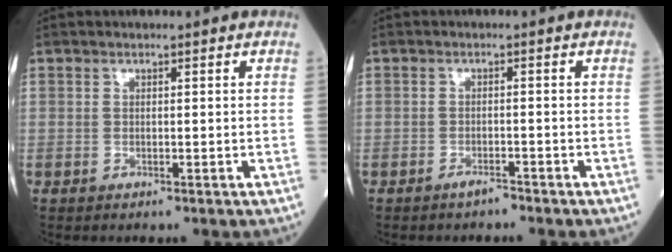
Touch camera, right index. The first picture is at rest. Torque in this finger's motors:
{"motor_torque": [0.29, -0.16, 0.10, 0.02]}